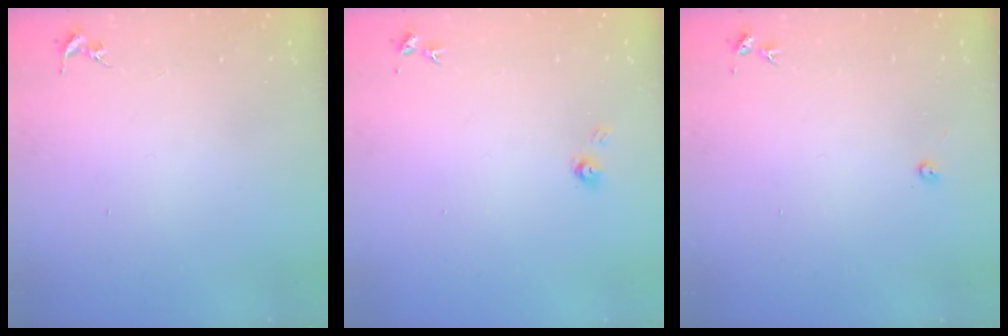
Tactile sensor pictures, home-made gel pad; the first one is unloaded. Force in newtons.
{"total": 4.1, "press": 4.1, "slide": 0.4}
{"total": 3.0, "press": 3.0, "slide": 0.4}